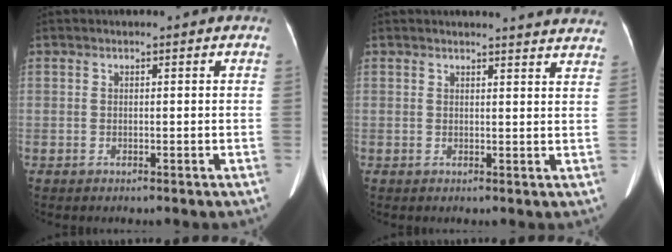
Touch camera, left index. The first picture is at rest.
{"total": 11.8, "force": [11.5, 0.7, 2.4], "torque": [-0.010, -0.038, 0.102]}